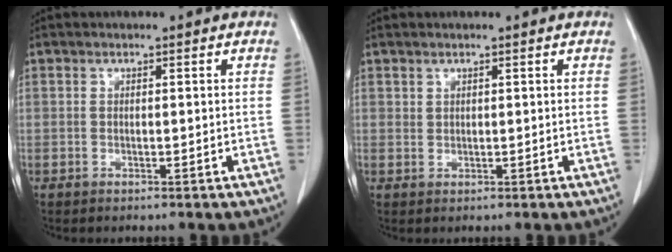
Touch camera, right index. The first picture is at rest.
{"total": 0.8, "force": [0.7, 0.4, 0.1], "torque": [0.007, -0.005, 0.012]}